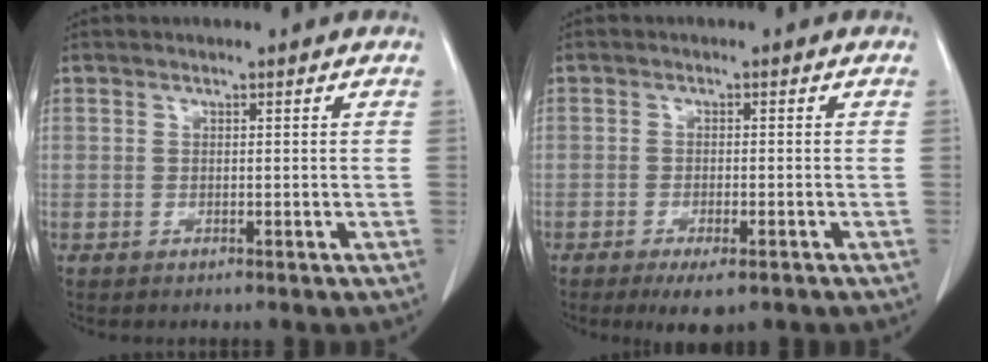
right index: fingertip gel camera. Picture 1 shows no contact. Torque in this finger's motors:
{"motor_torque": [0.49, -0.42, 0.15, 0.03]}